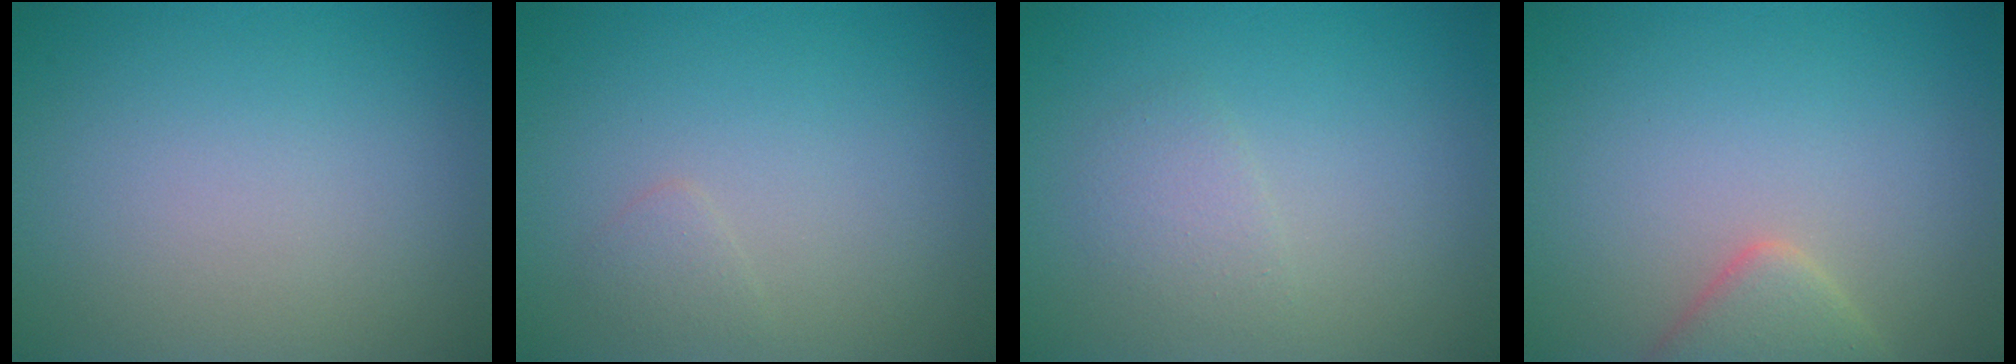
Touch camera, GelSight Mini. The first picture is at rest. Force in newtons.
{"total": 0.8, "press": 0.8, "slide": 0.1}
{"total": 1.5, "press": 1.5, "slide": 0.0}
{"total": 2.8, "press": 2.8, "slide": 0.3}